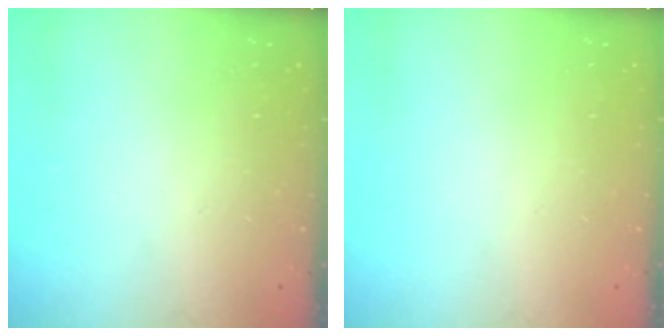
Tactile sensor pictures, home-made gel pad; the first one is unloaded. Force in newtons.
{"total": 0.0}